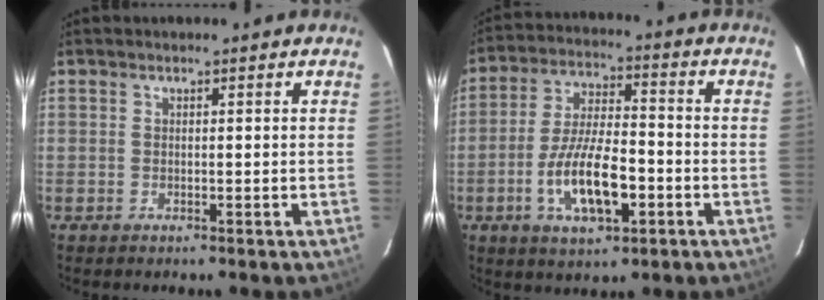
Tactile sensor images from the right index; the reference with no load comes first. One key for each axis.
{"total": 12.7, "fx": -4.5, "fy": 4.6, "fz": 10.9, "tx": -0.216, "ty": -0.005, "tz": -0.075}